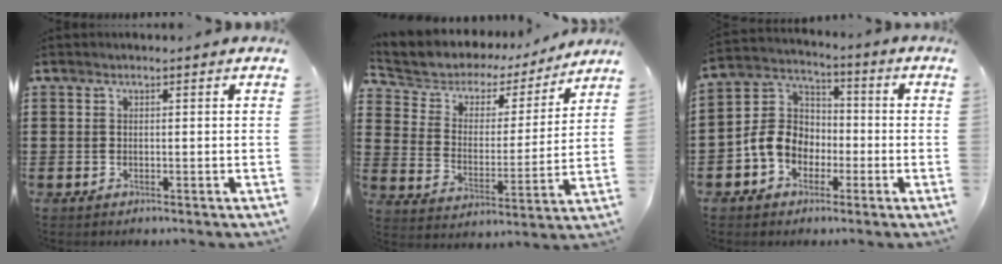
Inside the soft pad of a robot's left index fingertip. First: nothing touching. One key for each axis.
{"total": 4.7, "fx": 3.8, "fy": 2.7, "fz": 0.4, "tx": -0.039, "ty": -0.025, "tz": 0.060}
{"total": 8.2, "fx": -2.4, "fy": 6.8, "fz": 3.9, "tx": -0.123, "ty": 0.013, "tz": -0.057}